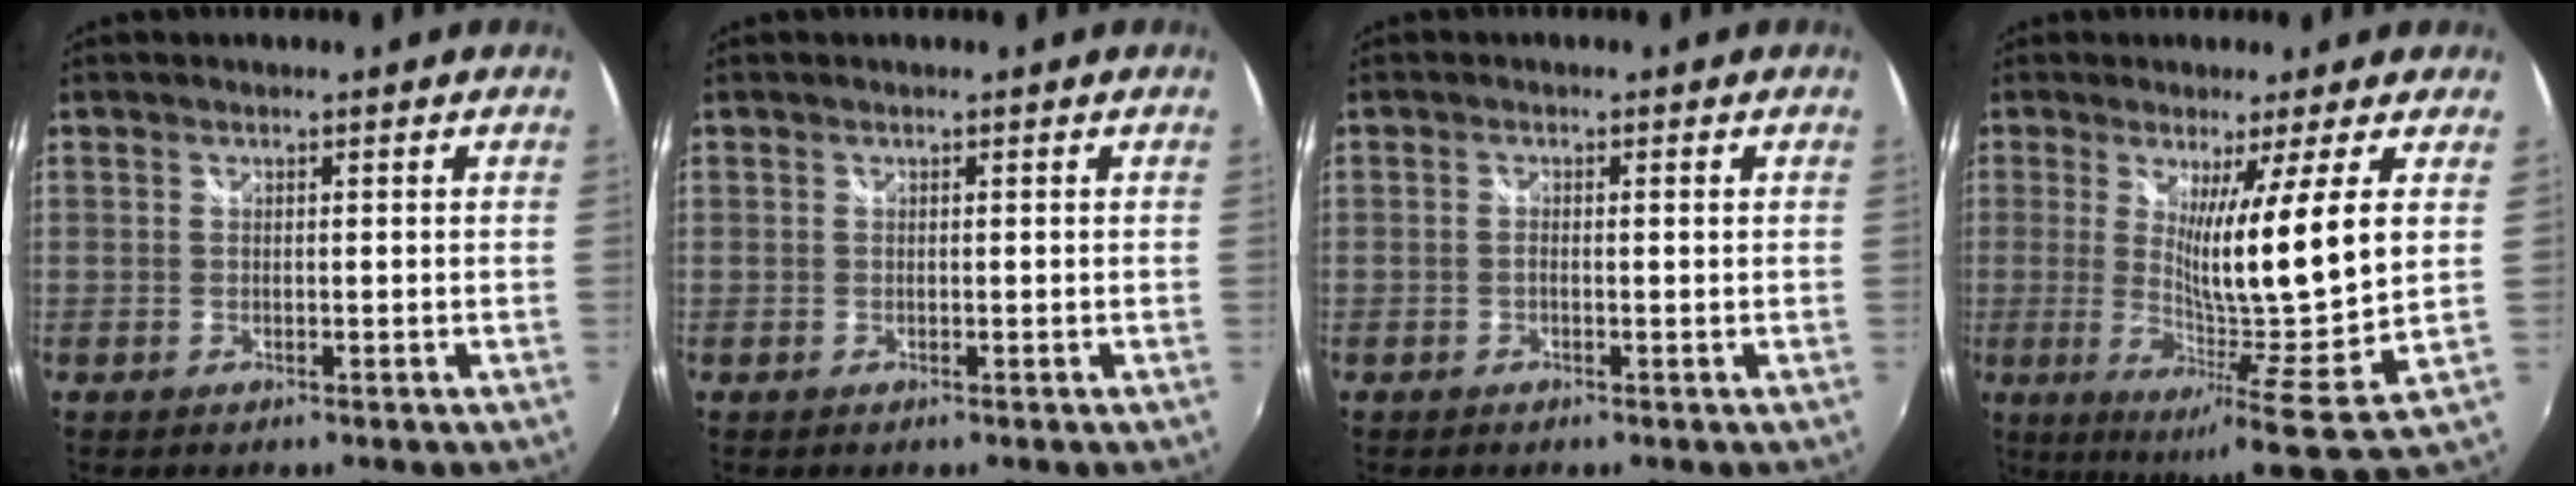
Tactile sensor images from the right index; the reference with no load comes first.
{"total": 0.0}
{"total": 0.8, "force": [-0.1, -0.1, 0.8], "torque": [-0.013, 0.003, -0.004]}
{"total": 13.4, "force": [2.6, -3.2, 12.7], "torque": [-0.190, -0.037, 0.035]}